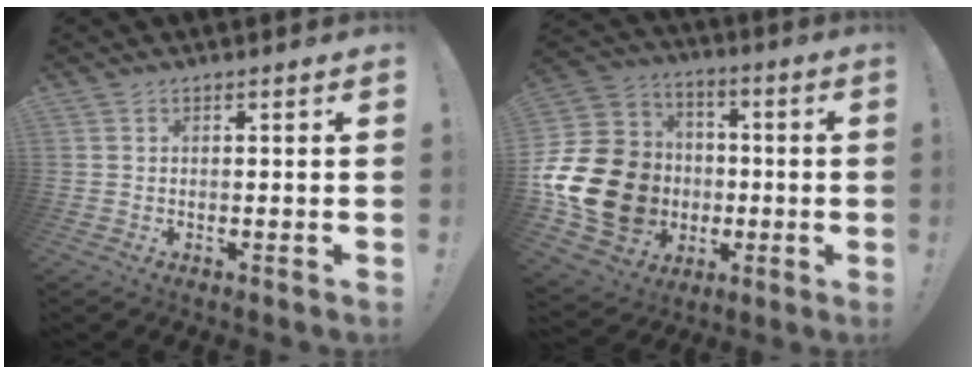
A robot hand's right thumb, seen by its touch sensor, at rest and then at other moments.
{"total": 24.0, "force": [-4.2, 19.9, 12.8], "torque": [-0.254, 0.029, -0.024]}